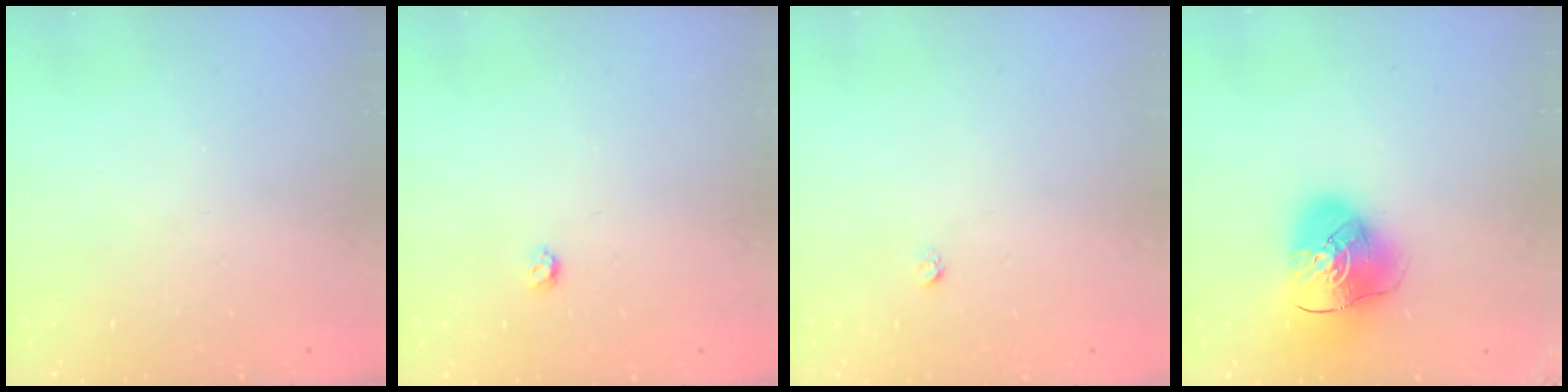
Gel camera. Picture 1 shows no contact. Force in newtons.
{"total": 3.2, "press": 3.2, "slide": 0.5}
{"total": 1.6, "press": 1.5, "slide": 0.1}
{"total": 12.8, "press": 12.7, "slide": 2.0}